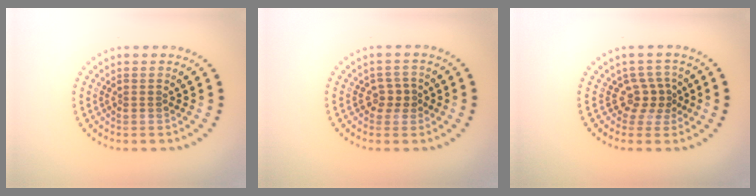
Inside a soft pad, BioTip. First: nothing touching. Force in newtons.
{"total": 1.7, "press": 1.6, "slide": 0.6}
{"total": 2.3, "press": 1.6, "slide": 1.7}